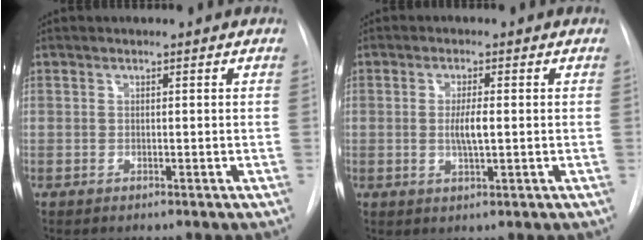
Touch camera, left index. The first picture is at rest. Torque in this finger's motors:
{"motor_torque": [0.78, 0.18, 0.09, 0.03]}